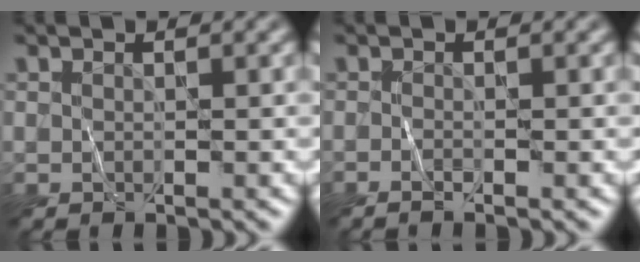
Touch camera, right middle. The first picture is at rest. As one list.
[{"total": 0.7, "force": [-0.5, 0.1, 0.6], "torque": [-0.010, -0.002, -0.010]}]